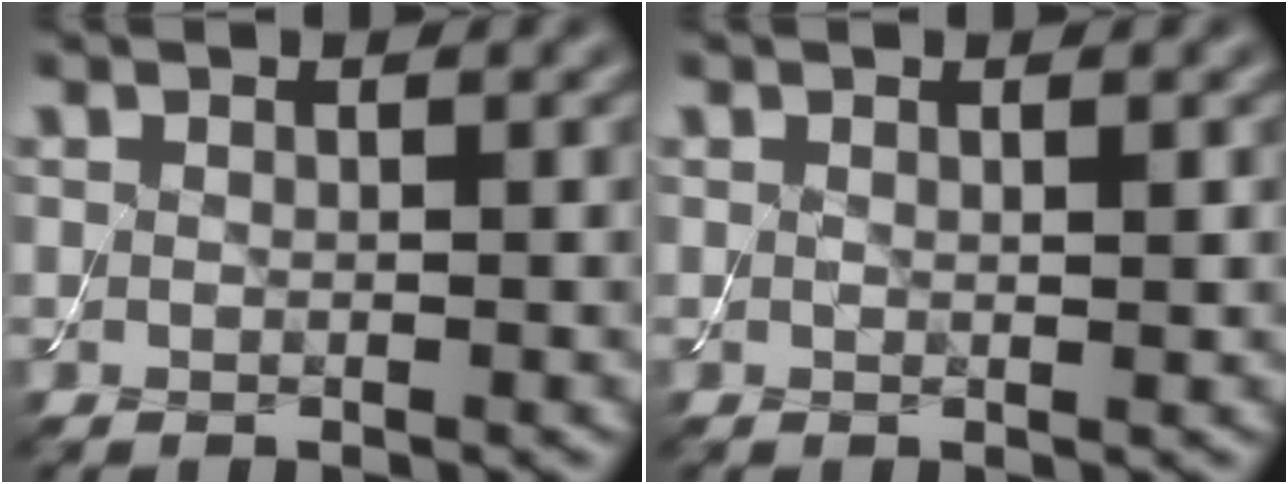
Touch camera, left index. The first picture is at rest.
{"total": 0.7, "force": [0.3, 0.1, 0.7], "torque": [-0.009, -0.003, 0.004]}